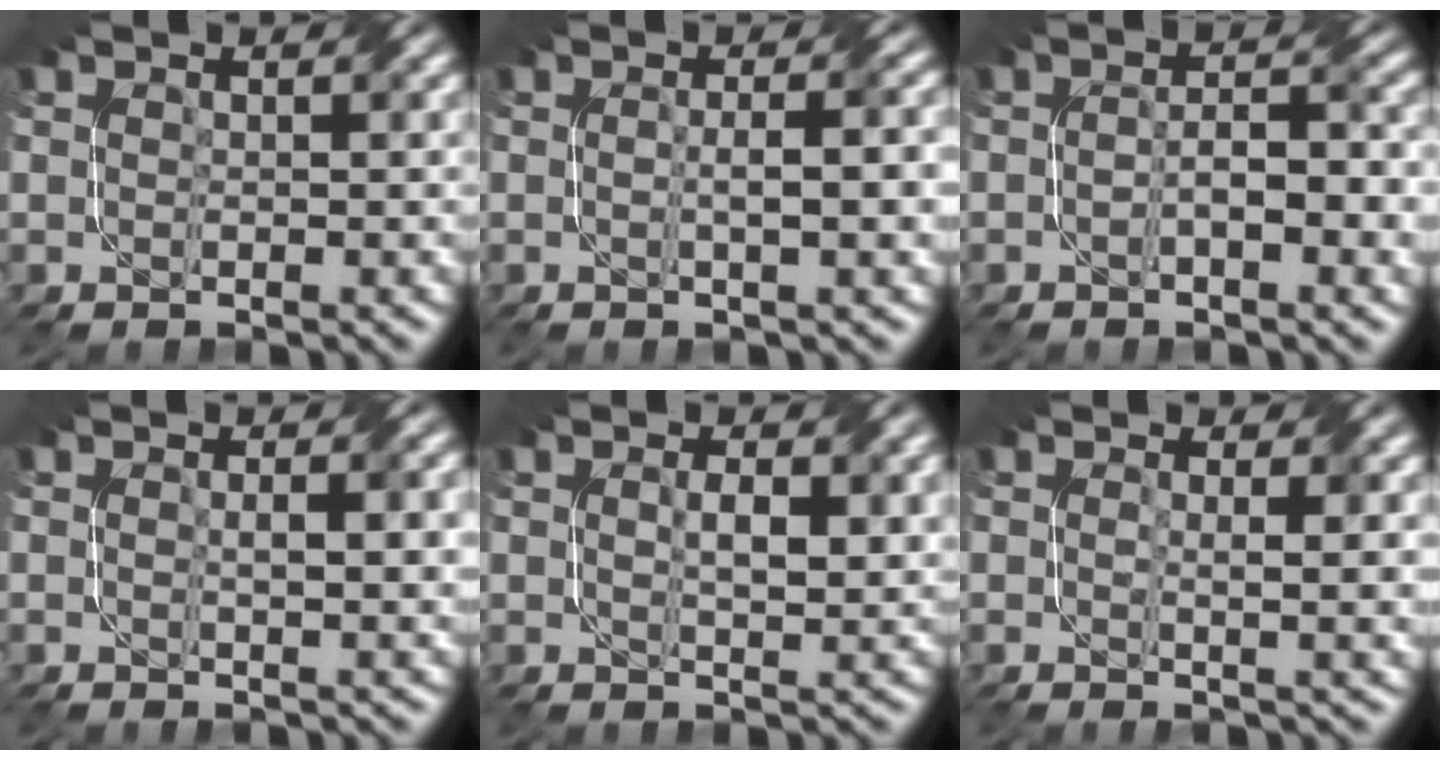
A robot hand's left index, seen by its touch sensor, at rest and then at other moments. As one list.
[{"total": 3.9, "force": [0.0, 1.0, 3.8], "torque": [-0.043, 0.009, -0.005]}, {"total": 4.1, "force": [-0.8, 1.1, 3.9], "torque": [-0.067, 0.004, -0.015]}, {"total": 3.3, "force": [0.4, 0.6, 3.2], "torque": [-0.046, 0.004, 0.007]}, {"total": 2.9, "force": [0.7, 0.8, 2.6], "torque": [-0.051, 0.000, 0.015]}, {"total": 2.7, "force": [0.7, 0.6, 2.5], "torque": [-0.035, -0.002, 0.011]}]